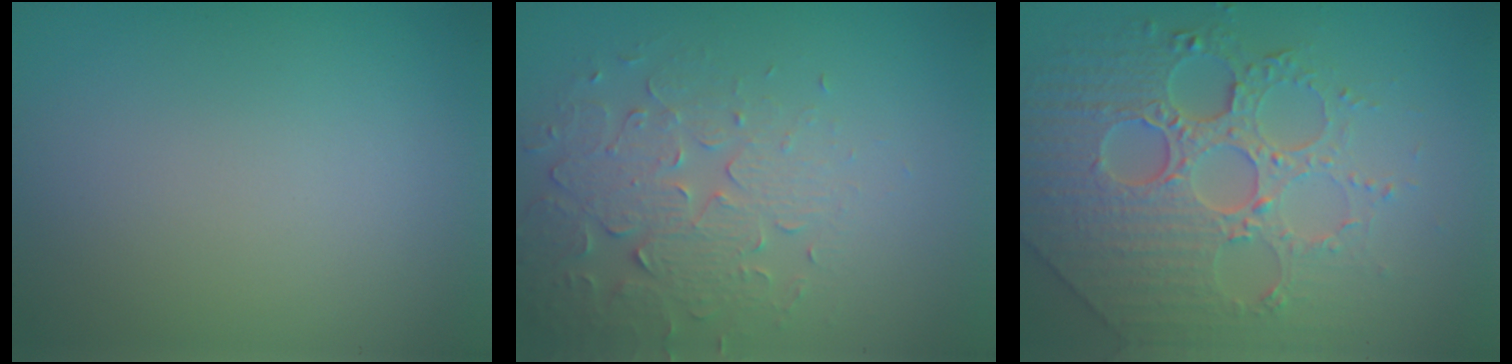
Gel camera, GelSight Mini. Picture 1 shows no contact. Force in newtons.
{"total": 3.9, "press": 3.6, "slide": 1.4}
{"total": 7.7, "press": 6.1, "slide": 4.6}